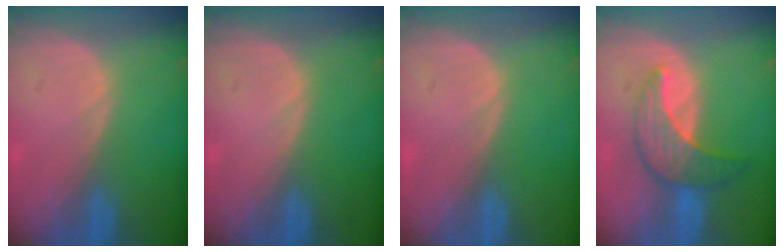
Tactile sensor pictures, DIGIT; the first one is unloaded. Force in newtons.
{"total": 0.0}
{"total": 0.0}
{"total": 7.0, "press": 6.9, "slide": 1.5}